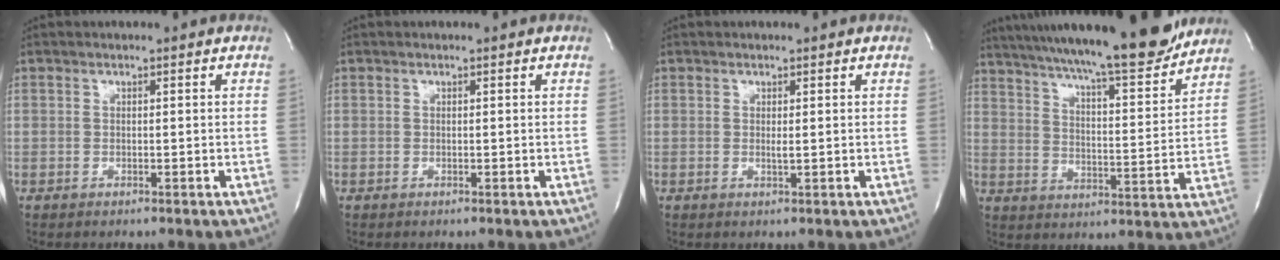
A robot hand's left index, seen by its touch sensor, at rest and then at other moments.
{"total": 0.0}
{"total": 0.7, "force": [0.1, 0.0, 0.7], "torque": [-0.019, -0.004, 0.003]}
{"total": 20.5, "force": [18.1, 1.1, 9.7], "torque": [-0.156, -0.014, 0.262]}